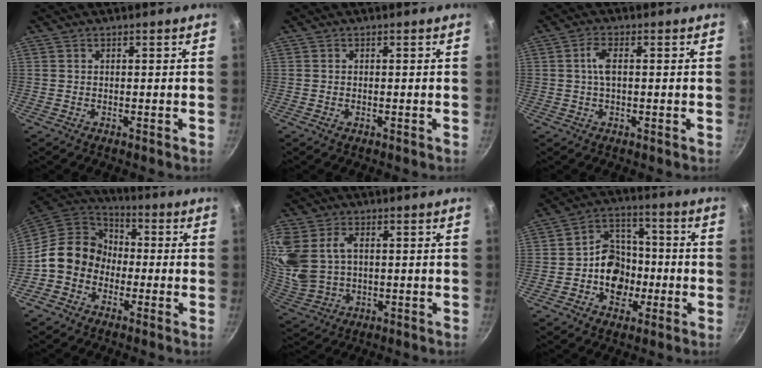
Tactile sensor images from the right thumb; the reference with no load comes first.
{"total": 0.0}
{"total": 3.5, "force": [0.2, 1.4, 3.2], "torque": [-0.069, 0.007, 0.001]}
{"total": 12.1, "force": [-2.1, 10.5, 5.7], "torque": [-0.058, 0.041, -0.059]}
{"total": 16.1, "force": [3.6, 11.7, 10.5], "torque": [-0.250, 0.012, 0.085]}
{"total": 11.4, "force": [-2.3, 9.3, 6.2], "torque": [-0.057, 0.029, -0.050]}